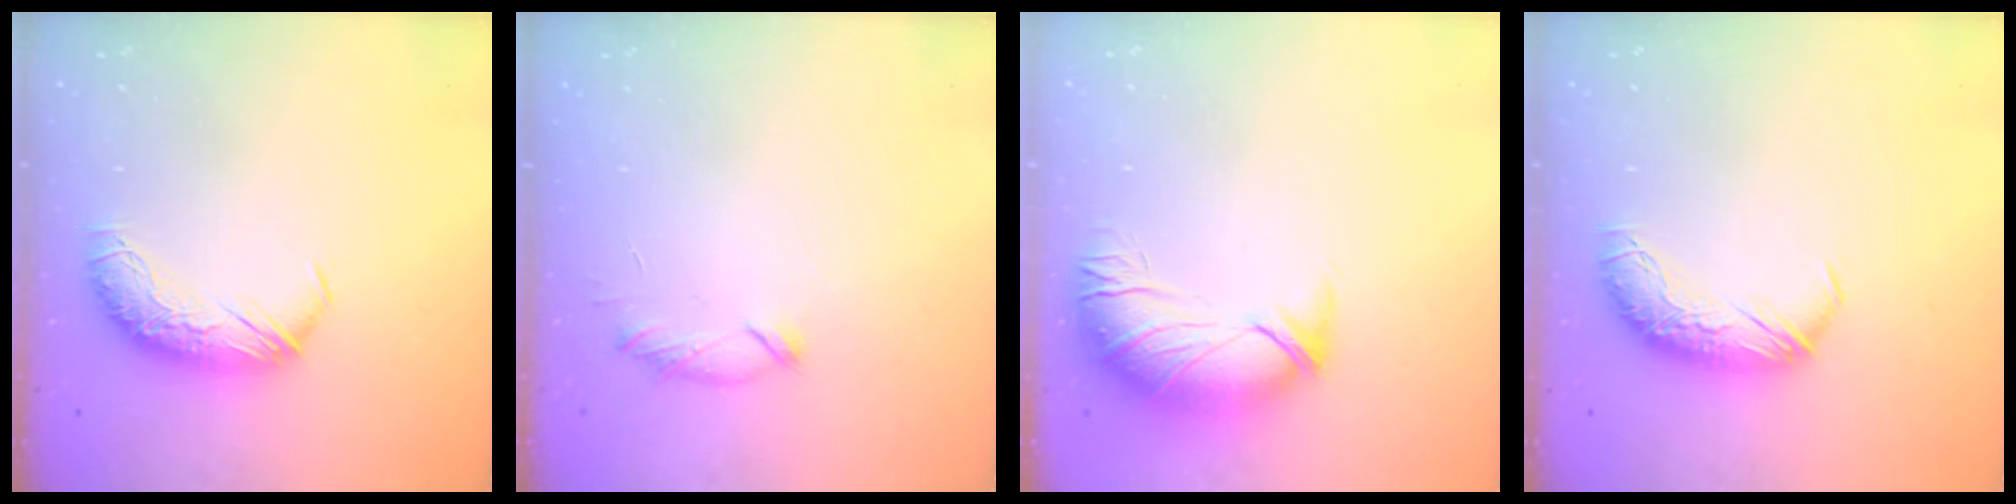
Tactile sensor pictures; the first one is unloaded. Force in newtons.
{"total": 6.4, "press": 6.4, "slide": 1.0}
{"total": 2.7, "press": 1.1, "slide": 2.4}
{"total": 0.0}